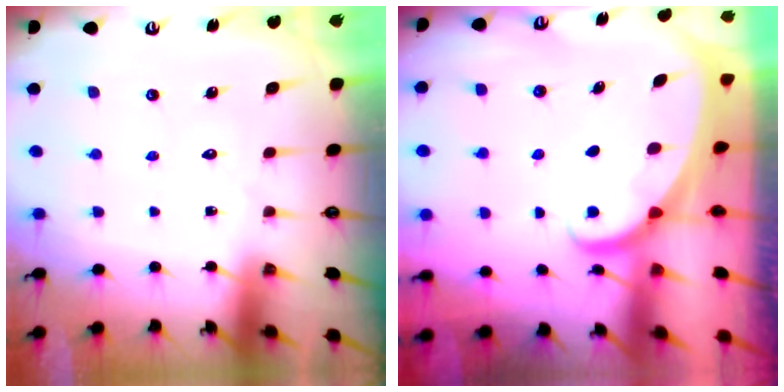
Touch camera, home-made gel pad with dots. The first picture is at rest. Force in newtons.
{"total": 3.1, "press": 3.1, "slide": 0.3}